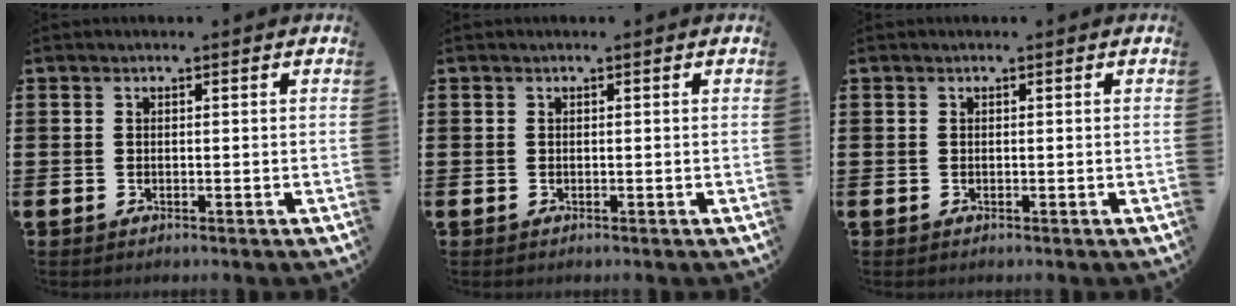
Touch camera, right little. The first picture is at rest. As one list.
[{"total": 0.0}, {"total": 0.0}]